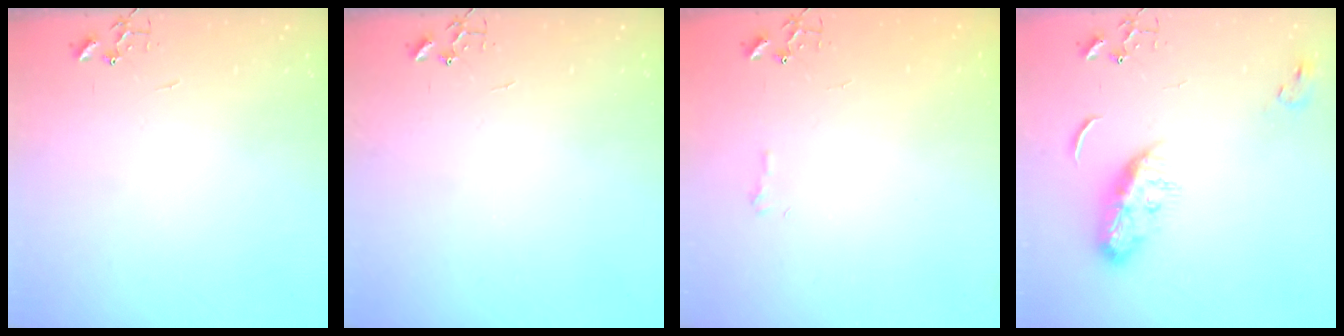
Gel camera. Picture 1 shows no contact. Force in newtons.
{"total": 0.0}
{"total": 5.7, "press": 5.7, "slide": 0.7}
{"total": 10.1, "press": 10.1, "slide": 0.1}